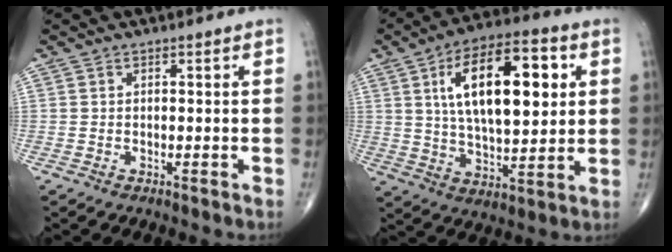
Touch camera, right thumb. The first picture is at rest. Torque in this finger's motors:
{"motor_torque": [-0.66, 1.66, 1.48, 1.28, 0.45]}